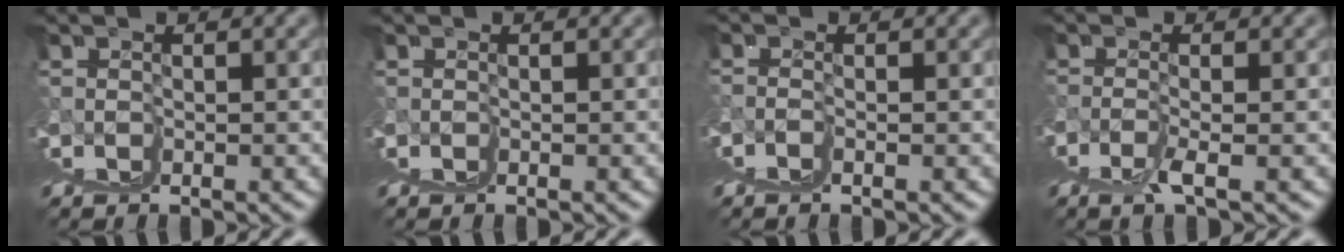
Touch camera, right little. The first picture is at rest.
{"total": 0.0}
{"total": 1.8, "force": [0.7, 1.0, 1.4], "torque": [-0.021, 0.005, 0.013]}
{"total": 1.7, "force": [0.6, 0.6, 1.5], "torque": [-0.044, -0.001, 0.016]}